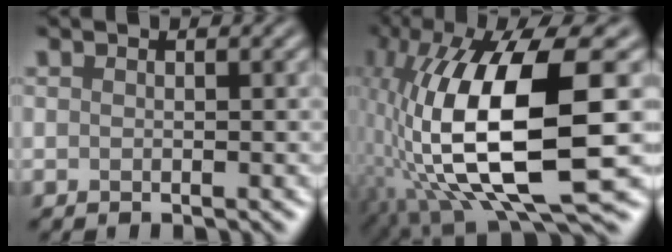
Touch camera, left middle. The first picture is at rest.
{"total": 14.7, "force": [-1.9, 4.6, 13.8], "torque": [-0.266, 0.010, -0.030]}